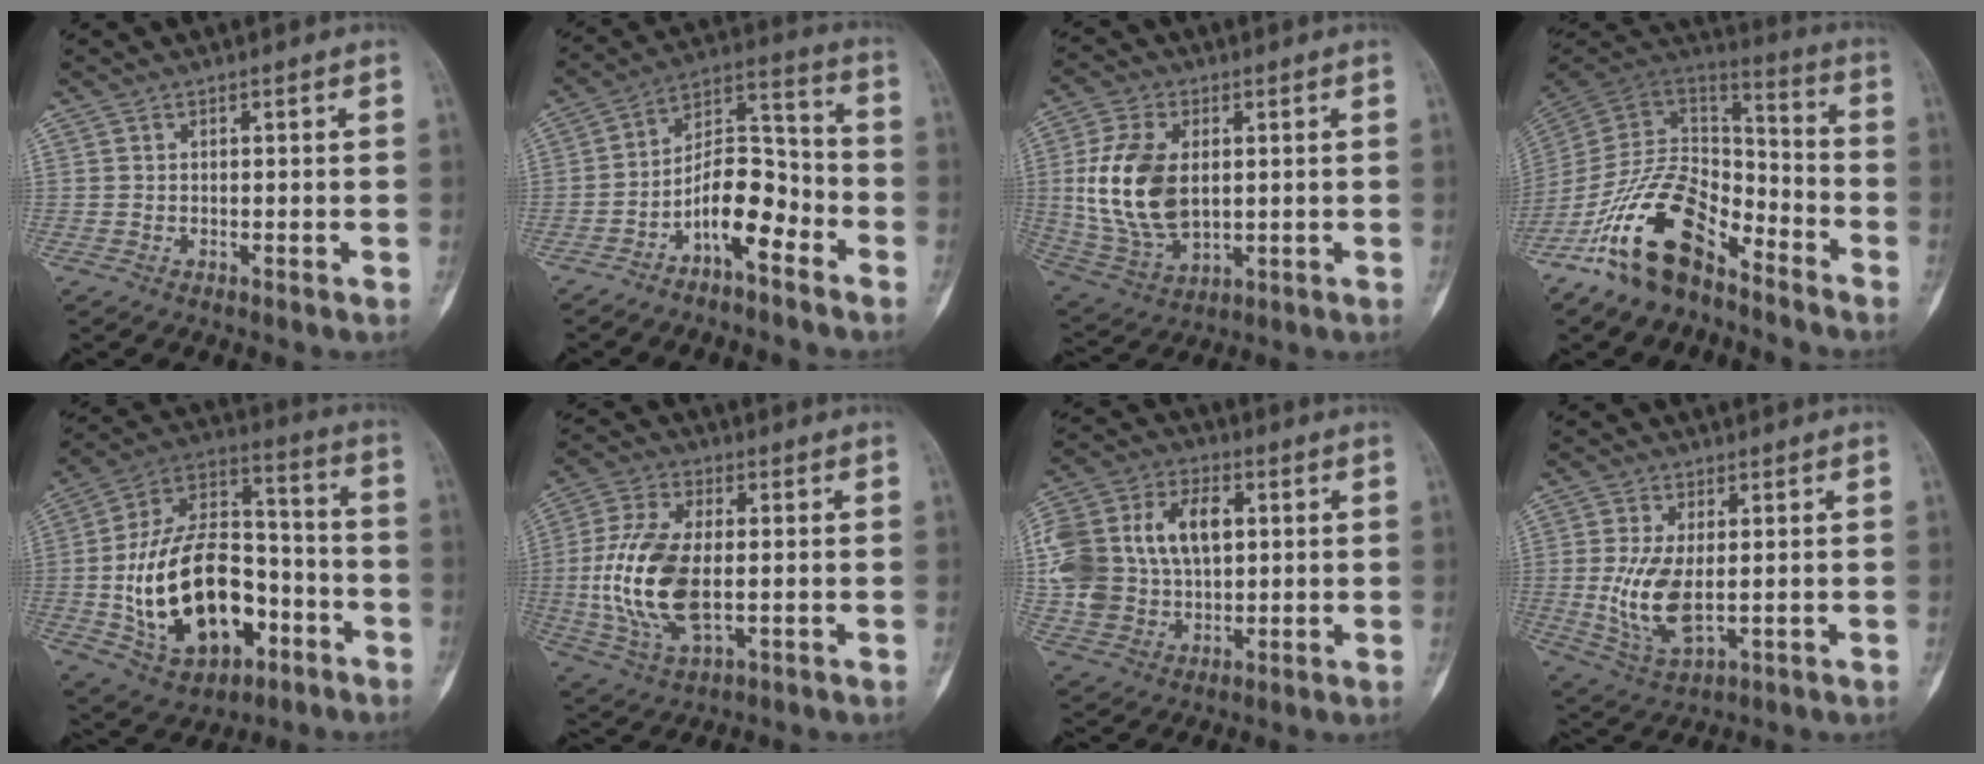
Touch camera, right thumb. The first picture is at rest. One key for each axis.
{"total": 11.5, "fx": -5.9, "fy": 5.2, "fz": 8.5, "tx": -0.138, "ty": 0.073, "tz": -0.106}
{"total": 15.5, "fx": 1.6, "fy": 9.4, "fz": 12.3, "tx": -0.245, "ty": -0.010, "tz": 0.043}
{"total": 19.5, "fx": -12.3, "fy": 9.7, "fz": 11.7, "tx": -0.193, "ty": 0.093, "tz": -0.230}
{"total": 25.4, "fx": -6.9, "fy": 15.4, "fz": 19.0, "tx": -0.318, "ty": 0.049, "tz": -0.096}
{"total": 15.9, "fx": -0.8, "fy": 8.1, "fz": 13.6, "tx": -0.291, "ty": -0.005, "tz": -0.009}
{"total": 24.0, "fx": 4.3, "fy": 17.0, "fz": 16.5, "tx": -0.358, "ty": 0.032, "tz": 0.089}
{"total": 9.8, "fx": -0.1, "fy": 4.8, "fz": 8.5, "tx": -0.175, "ty": -0.014, "tz": 0.014}